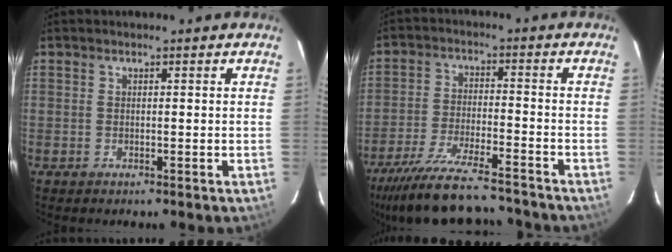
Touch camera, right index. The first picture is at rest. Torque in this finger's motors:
{"motor_torque": [1.69, -0.45, 0.58, 0.12]}